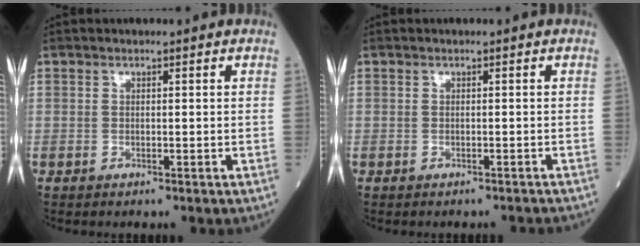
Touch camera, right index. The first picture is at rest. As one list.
[{"total": 2.1, "force": [-2.1, 0.2, 0.4], "torque": [-0.007, -0.006, -0.022]}]